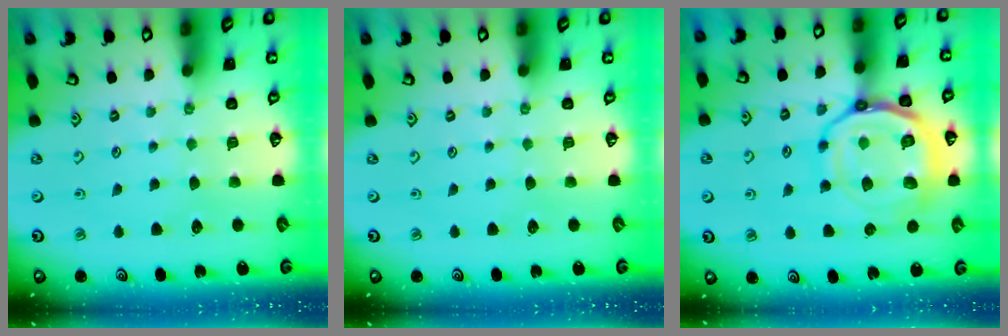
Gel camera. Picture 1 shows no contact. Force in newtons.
{"total": 0.0}
{"total": 17.7, "press": 17.6, "slide": 1.8}